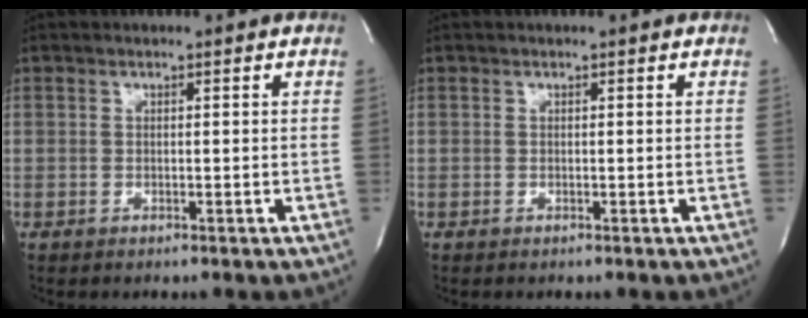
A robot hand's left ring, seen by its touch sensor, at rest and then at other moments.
{"total": 0.0}